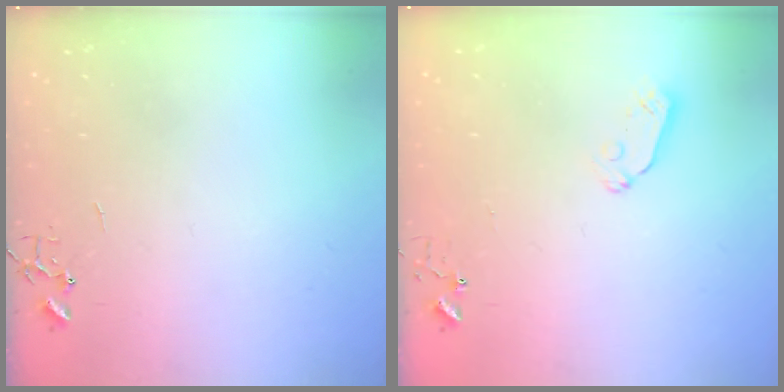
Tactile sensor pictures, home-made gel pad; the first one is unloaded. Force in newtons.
{"total": 3.7, "press": 3.6, "slide": 0.5}